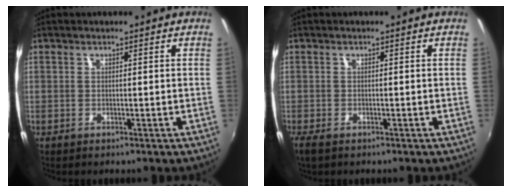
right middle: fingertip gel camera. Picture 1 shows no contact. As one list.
[{"total": 2.8, "force": [-2.0, 0.8, 1.7], "torque": [-0.034, -0.016, -0.029]}]